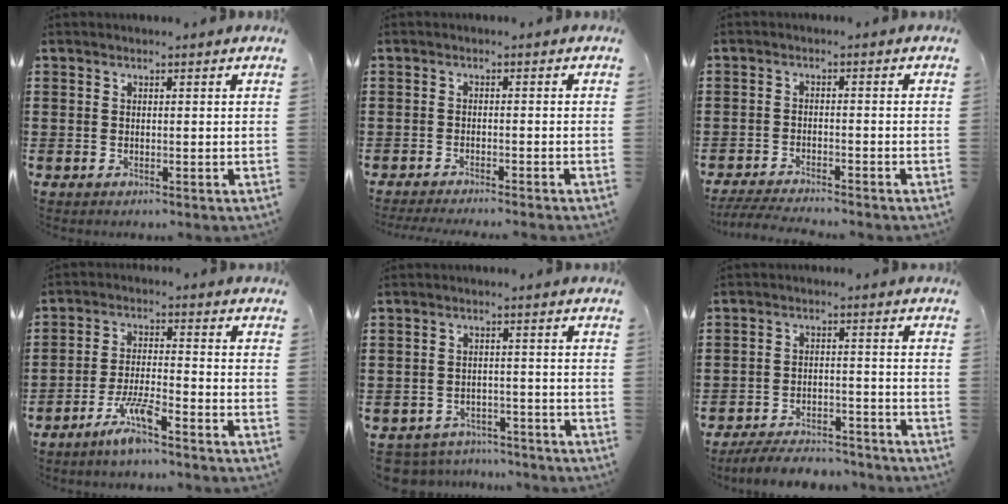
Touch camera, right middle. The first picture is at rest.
{"total": 1.6, "force": [-1.5, -0.2, 0.4], "torque": [-0.007, 0.000, -0.029]}
{"total": 3.4, "force": [-3.3, 0.0, 1.0], "torque": [-0.030, -0.007, -0.070]}
{"total": 6.1, "force": [-4.5, 0.6, 4.1], "torque": [-0.086, -0.007, -0.085]}
{"total": 3.6, "force": [-3.6, 0.7, -0.2], "torque": [-0.013, -0.001, -0.079]}
{"total": 5.2, "force": [-5.1, 0.8, 0.8], "torque": [-0.019, 0.006, -0.103]}